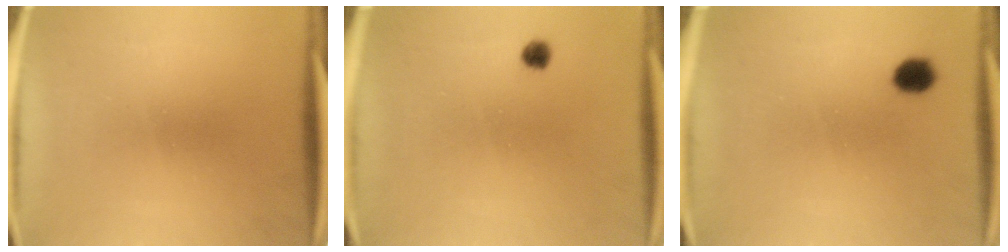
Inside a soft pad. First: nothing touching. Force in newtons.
{"total": 1.8}
{"total": 3.3}